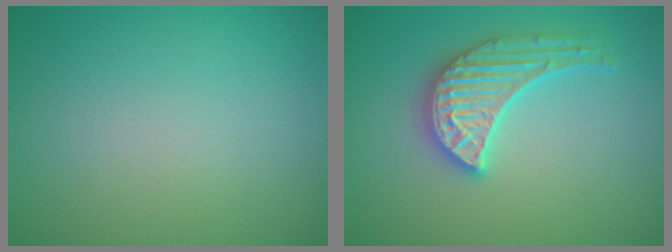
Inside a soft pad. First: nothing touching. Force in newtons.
{"total": 3.8, "press": 3.8, "slide": 0.4}